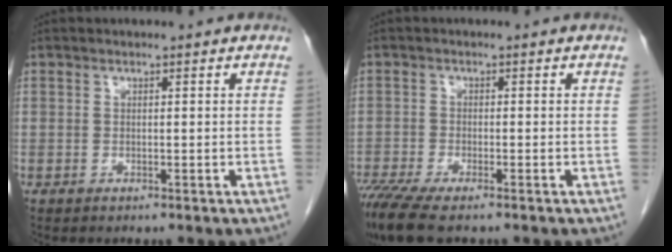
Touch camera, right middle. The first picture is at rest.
{"total": 6.9, "force": [-5.3, 1.0, 4.3], "torque": [-0.079, -0.016, -0.093]}